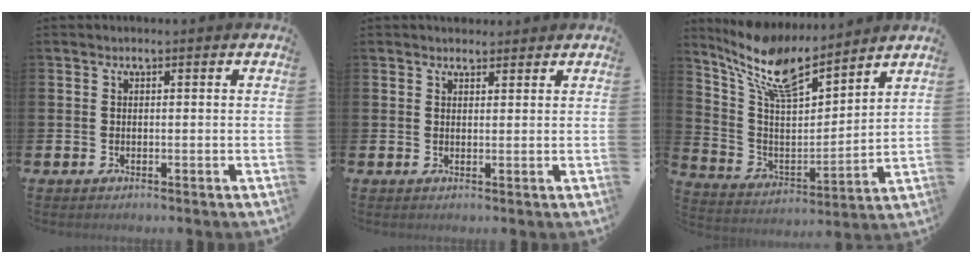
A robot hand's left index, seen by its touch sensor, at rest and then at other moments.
{"total": 2.3, "force": [2.1, 0.7, -0.1], "torque": [0.005, -0.007, 0.039]}
{"total": 11.4, "force": [9.6, 3.1, 5.3], "torque": [-0.147, -0.046, 0.172]}